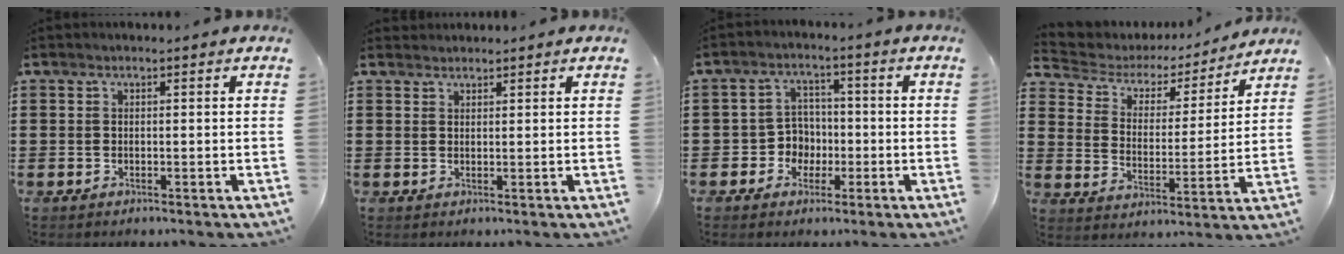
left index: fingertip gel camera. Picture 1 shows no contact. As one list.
[{"total": 1.2, "force": [1.2, 0.3, -0.1], "torque": [-0.001, 0.001, 0.024]}, {"total": 4.6, "force": [-1.4, 4.1, 1.3], "torque": [-0.039, 0.010, -0.029]}, {"total": 3.7, "force": [3.2, 1.7, 1.0], "torque": [-0.044, -0.021, 0.044]}]